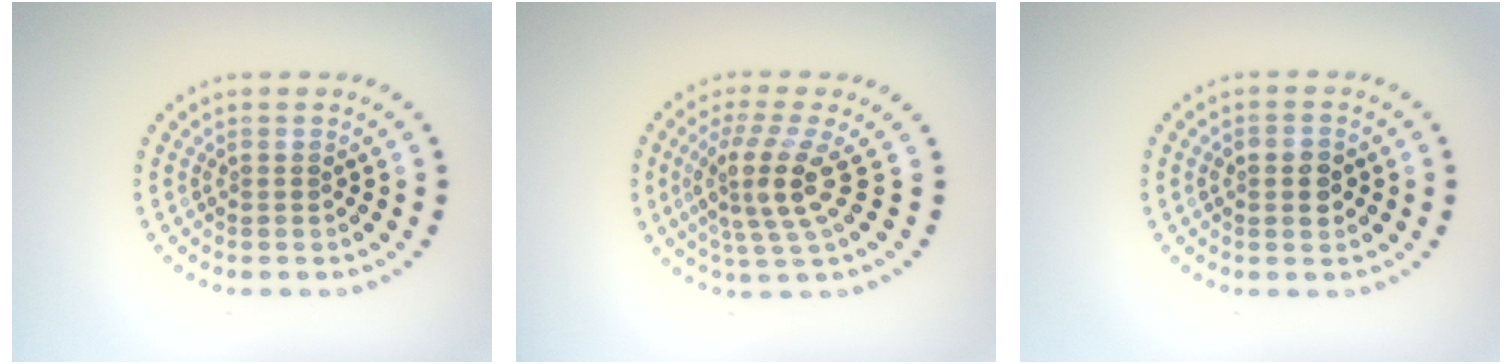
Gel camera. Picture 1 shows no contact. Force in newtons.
{"total": 4.3, "press": 3.3, "slide": 2.8}
{"total": 2.7, "press": 2.7, "slide": 0.2}